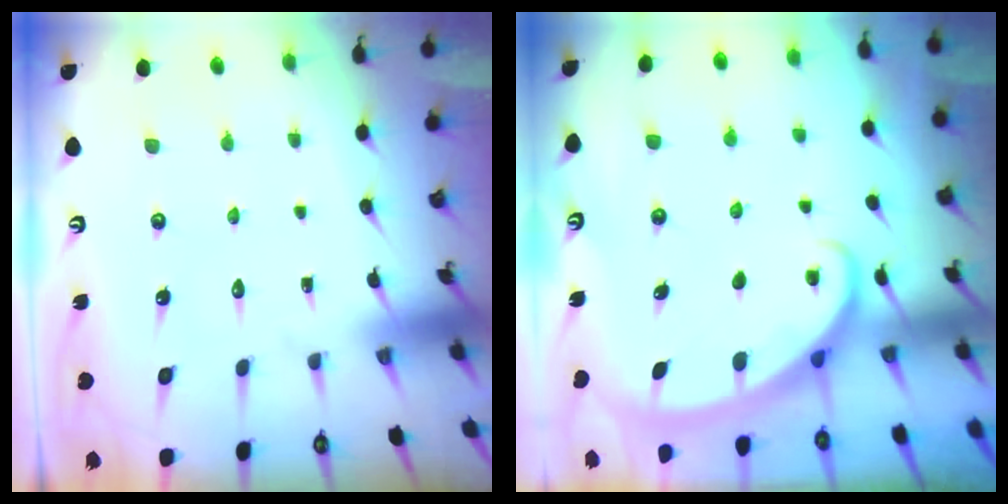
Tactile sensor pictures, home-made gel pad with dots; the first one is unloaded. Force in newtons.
{"total": 2.9, "press": 2.8, "slide": 0.4}